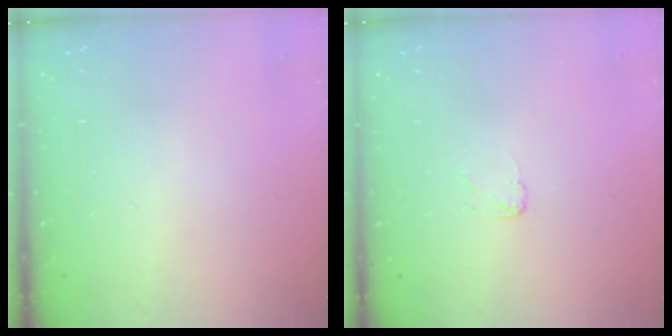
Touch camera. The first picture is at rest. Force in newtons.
{"total": 2.9, "press": 2.8, "slide": 0.3}